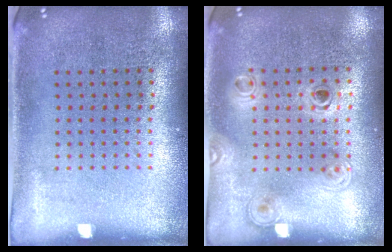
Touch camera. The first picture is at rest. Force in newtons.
{"total": 1.2, "press": 1.1, "slide": 0.6}